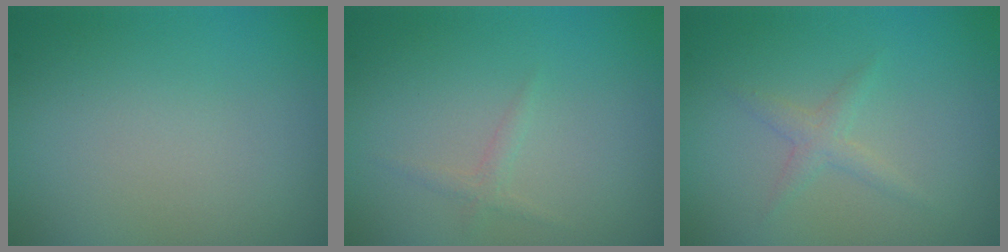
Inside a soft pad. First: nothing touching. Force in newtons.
{"total": 0.8, "press": 0.8, "slide": 0.1}
{"total": 1.8, "press": 1.8, "slide": 0.1}